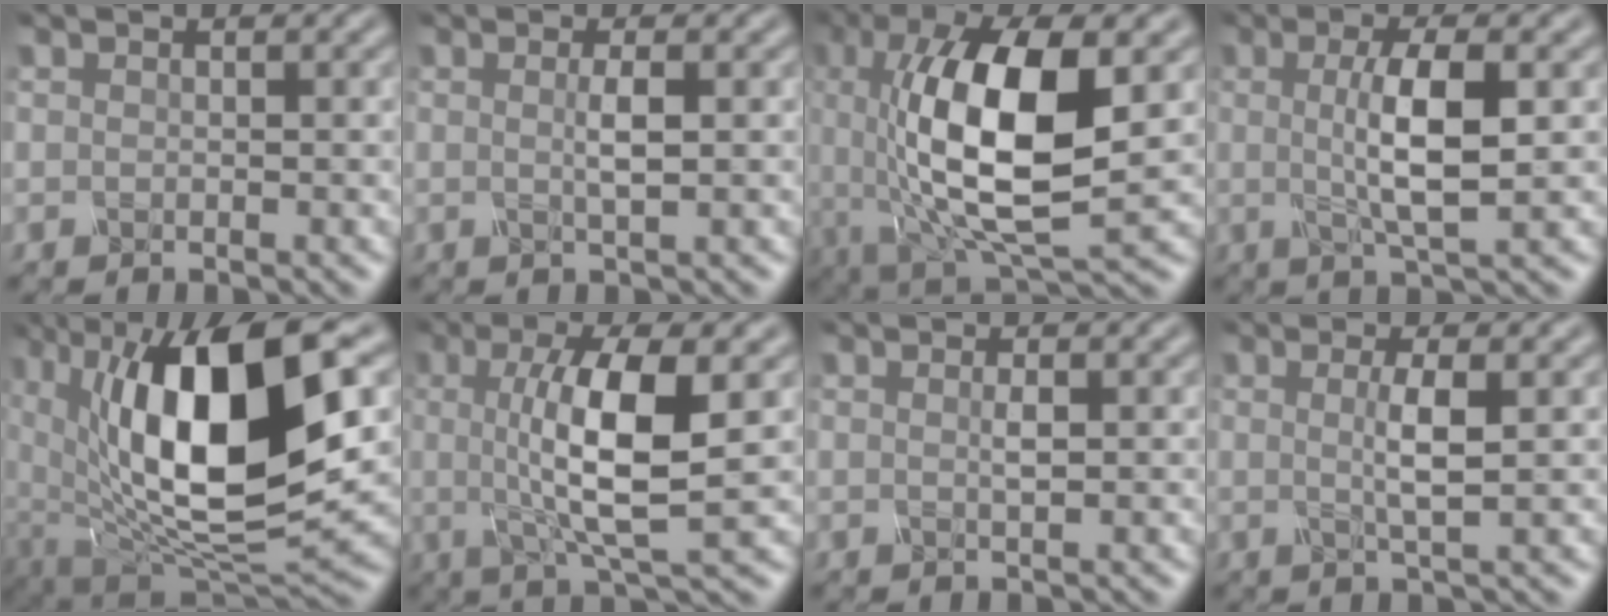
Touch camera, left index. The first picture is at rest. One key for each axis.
{"total": 1.6, "fx": 0.0, "fy": 0.3, "fz": 1.6, "tx": -0.030, "ty": 0.002, "tz": -0.005}
{"total": 12.5, "fx": 0.4, "fy": 4.8, "fz": 11.5, "tx": -0.210, "ty": 0.001, "tz": 0.008}
{"total": 5.4, "fx": 0.1, "fy": 1.2, "fz": 5.2, "tx": -0.097, "ty": 0.002, "tz": 0.004}
{"total": 15.1, "fx": 2.8, "fy": 6.5, "fz": 13.3, "tx": -0.223, "ty": -0.004, "tz": 0.046}
{"total": 8.4, "fx": 0.4, "fy": 2.3, "fz": 8.1, "tx": -0.131, "ty": -0.004, "tz": 0.007}
{"total": 0.8, "fx": 0.1, "fy": 0.1, "fz": 0.7, "tx": -0.014, "ty": 0.002, "tz": -0.002}
{"total": 2.7, "fx": 0.1, "fy": 0.5, "fz": 2.6, "tx": -0.048, "ty": -0.002, "tz": -0.001}